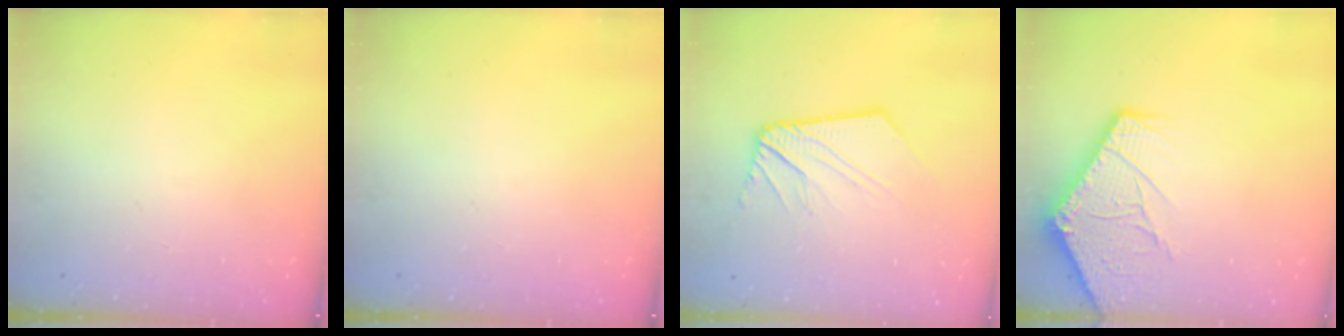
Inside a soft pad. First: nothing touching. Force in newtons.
{"total": 0.0}
{"total": 12.3, "press": 12.2, "slide": 1.5}
{"total": 12.3, "press": 12.2, "slide": 1.6}